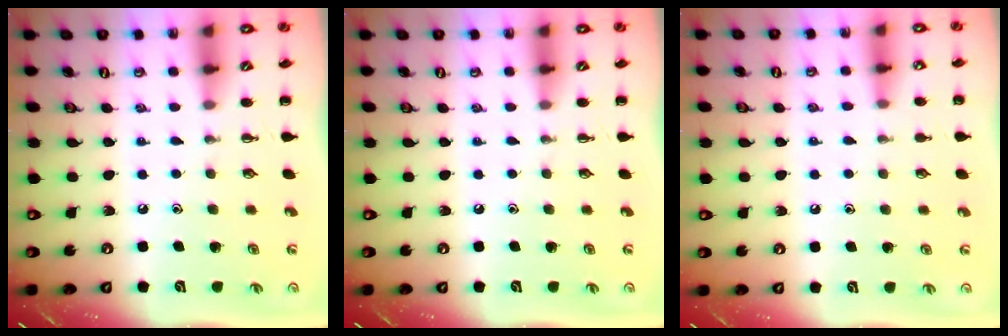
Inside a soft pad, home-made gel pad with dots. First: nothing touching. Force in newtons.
{"total": 0.0}
{"total": 6.1, "press": 5.8, "slide": 2.0}